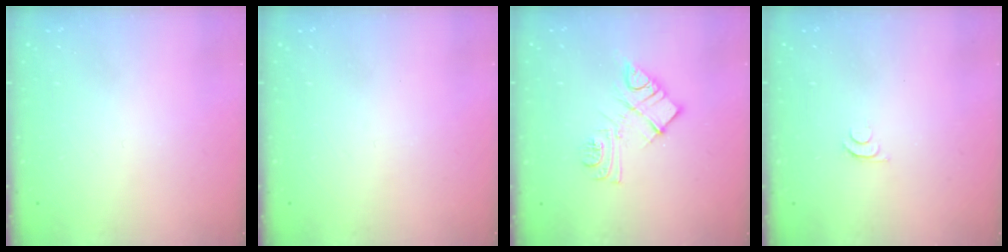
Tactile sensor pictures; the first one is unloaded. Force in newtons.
{"total": 0.0}
{"total": 11.1, "press": 11.1, "slide": 0.5}
{"total": 4.4, "press": 4.3, "slide": 0.6}